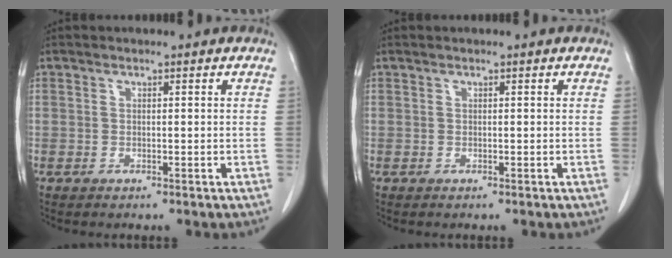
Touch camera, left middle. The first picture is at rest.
{"total": 0.0}